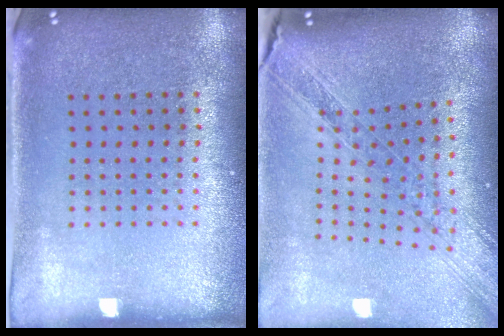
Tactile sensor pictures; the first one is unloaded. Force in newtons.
{"total": 1.7, "press": 1.5, "slide": 0.8}